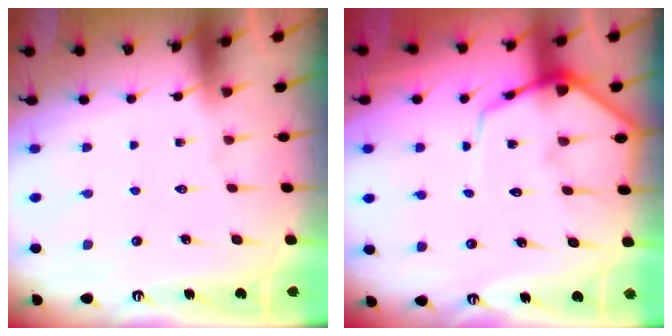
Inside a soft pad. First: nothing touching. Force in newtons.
{"total": 8.5, "press": 8.5, "slide": 0.8}